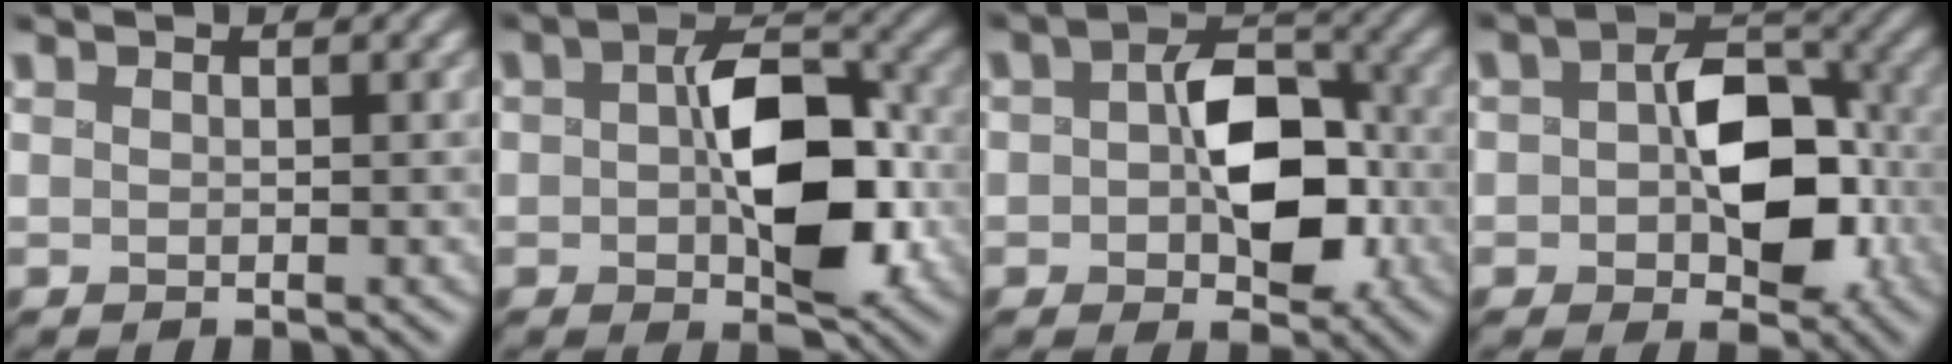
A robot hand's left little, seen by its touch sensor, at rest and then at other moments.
{"total": 7.8, "force": [-1.2, 4.5, 6.3], "torque": [-0.118, -0.003, -0.001]}
{"total": 6.8, "force": [-1.4, 4.4, 5.0], "torque": [-0.092, -0.004, -0.004]}
{"total": 7.5, "force": [-1.4, 4.9, 5.5], "torque": [-0.093, -0.003, -0.004]}